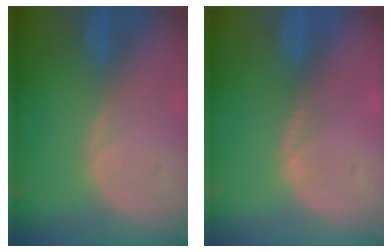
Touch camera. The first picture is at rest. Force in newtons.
{"total": 0.7, "press": 0.6, "slide": 0.4}